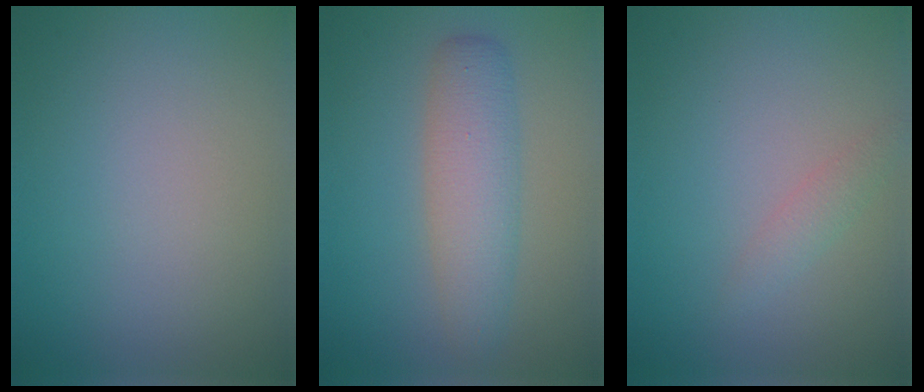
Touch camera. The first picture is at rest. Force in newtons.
{"total": 4.4, "press": 4.3, "slide": 0.1}
{"total": 1.2, "press": 1.2, "slide": 0.1}